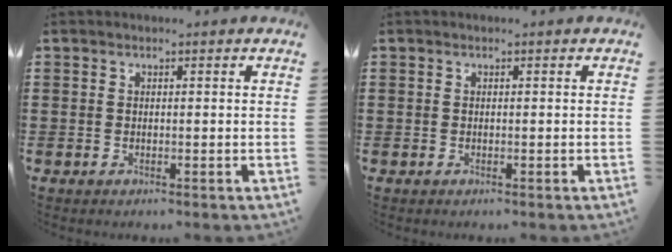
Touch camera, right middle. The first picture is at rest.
{"total": 0.0}